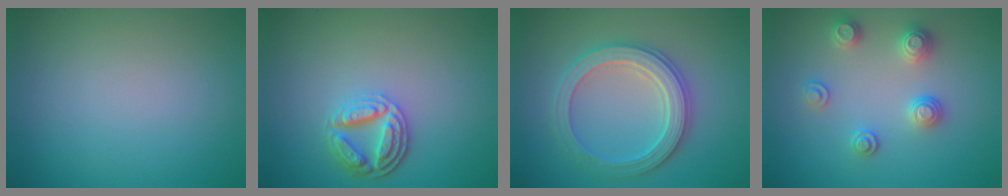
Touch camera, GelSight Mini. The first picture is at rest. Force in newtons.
{"total": 3.8, "press": 3.2, "slide": 2.0}
{"total": 5.2, "press": 5.1, "slide": 0.8}
{"total": 2.6, "press": 2.6, "slide": 0.2}